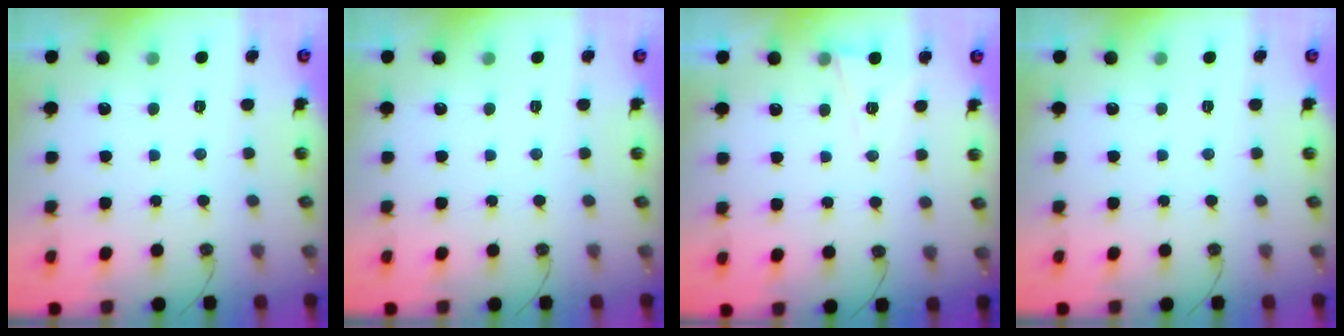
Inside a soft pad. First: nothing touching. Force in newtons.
{"total": 0.0}
{"total": 5.5, "press": 3.4, "slide": 4.4}
{"total": 0.0}